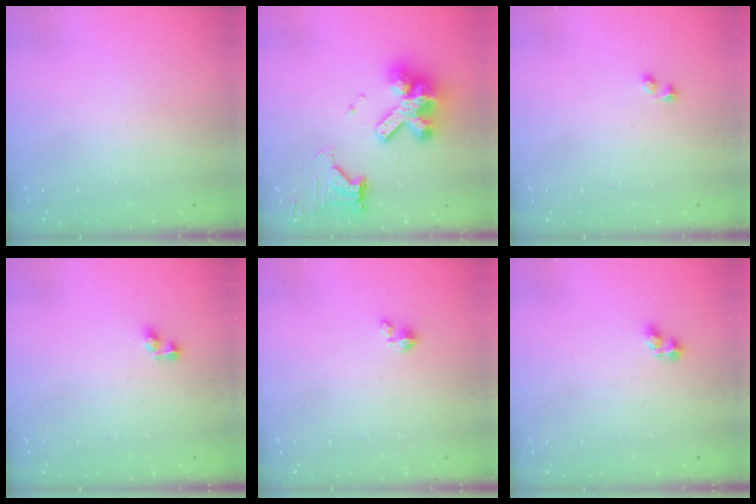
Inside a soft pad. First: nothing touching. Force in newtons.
{"total": 14.8, "press": 14.8, "slide": 1.4}
{"total": 1.9, "press": 1.8, "slide": 0.7}
{"total": 3.5, "press": 3.5, "slide": 0.2}
{"total": 1.3, "press": 1.3, "slide": 0.1}
{"total": 4.4, "press": 4.3, "slide": 0.9}